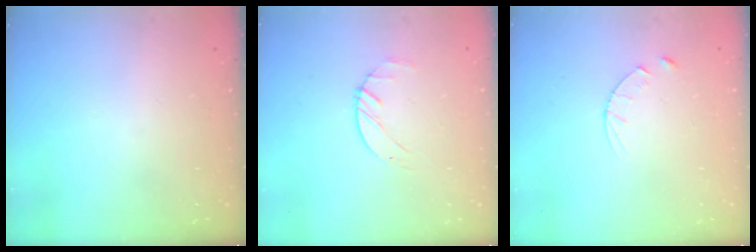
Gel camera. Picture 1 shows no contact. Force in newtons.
{"total": 1.4, "press": 1.4, "slide": 0.2}
{"total": 3.5, "press": 3.5, "slide": 0.4}